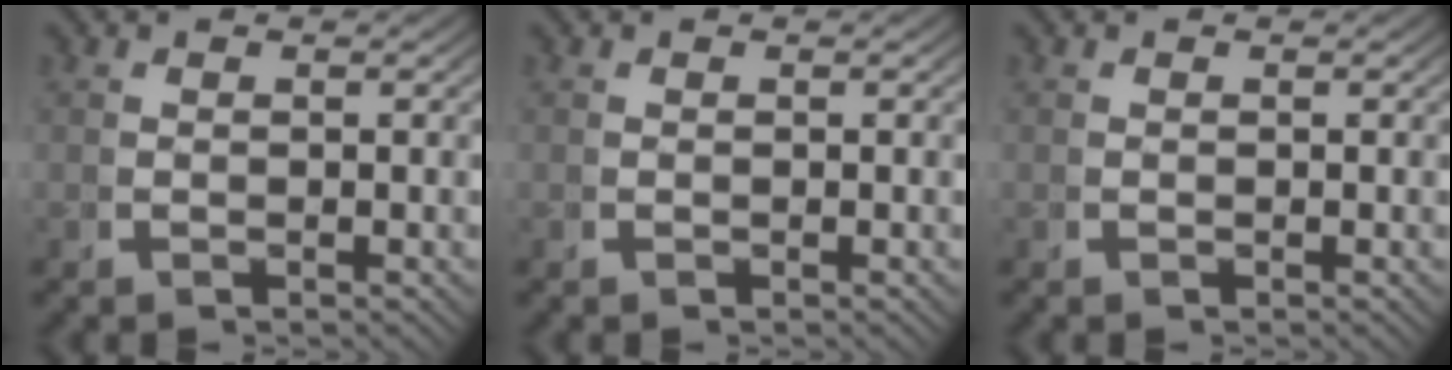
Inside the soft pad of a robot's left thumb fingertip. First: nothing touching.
{"total": 0.0}
{"total": 0.0}